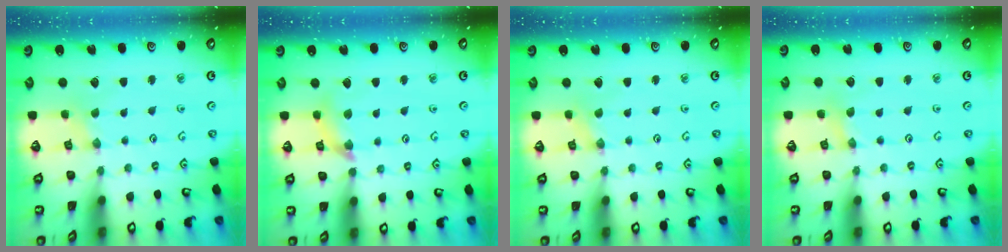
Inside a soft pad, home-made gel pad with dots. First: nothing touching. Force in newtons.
{"total": 9.2, "press": 9.2, "slide": 1.2}
{"total": 0.0}
{"total": 2.2, "press": 2.2, "slide": 0.4}